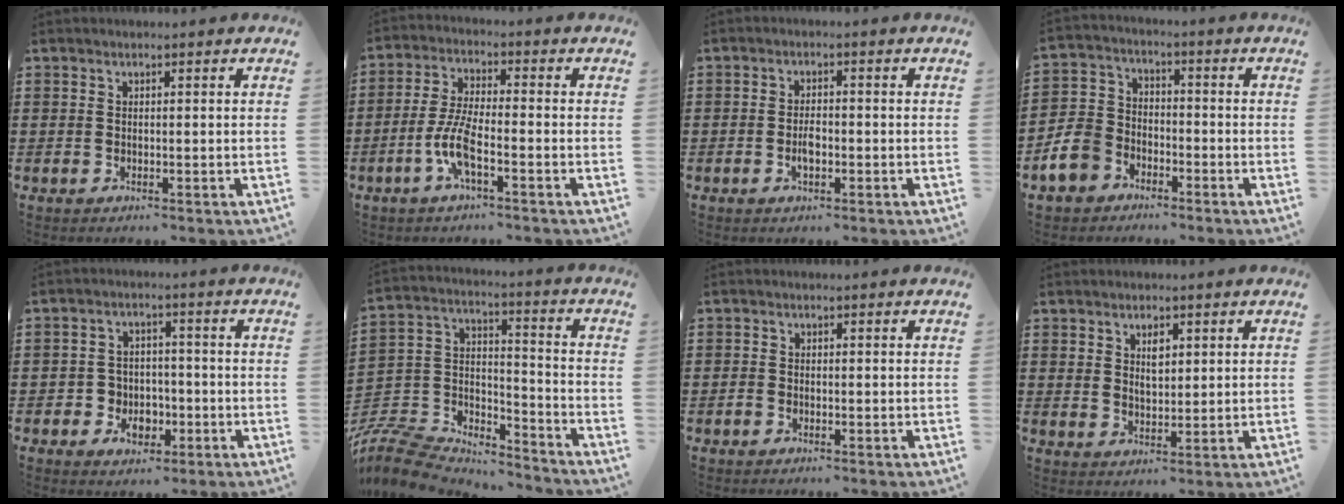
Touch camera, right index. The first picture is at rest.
{"total": 6.7, "force": [-3.0, 1.7, 5.8], "torque": [-0.145, -0.015, -0.064]}
{"total": 2.6, "force": [-0.7, 1.2, 2.2], "torque": [-0.041, 0.002, -0.012]}
{"total": 6.7, "force": [-4.4, 4.6, 2.1], "torque": [-0.084, 0.011, -0.097]}
{"total": 4.3, "force": [-1.3, 3.9, 1.2], "torque": [-0.035, 0.010, -0.027]}
{"total": 8.7, "force": [-8.1, 2.6, 1.8], "torque": [-0.063, 0.000, -0.167]}
{"total": 1.0, "force": [-0.7, 0.7, 0.2], "torque": [-0.006, 0.001, -0.015]}
{"total": 2.8, "force": [1.2, 1.5, 2.1], "torque": [-0.037, 0.001, 0.020]}